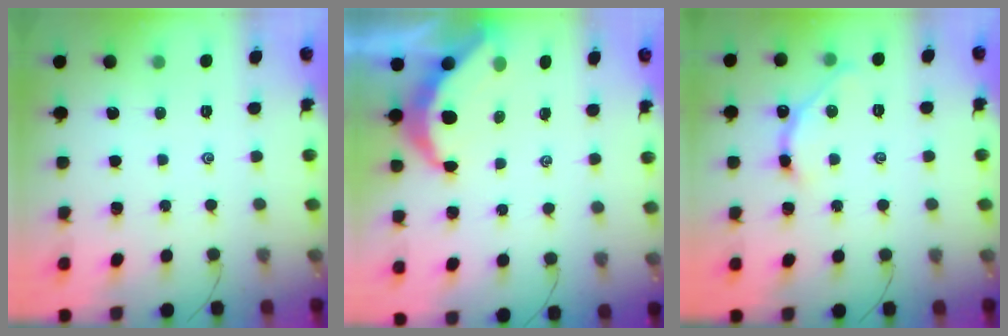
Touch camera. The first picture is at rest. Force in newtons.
{"total": 6.8, "press": 6.8, "slide": 0.4}
{"total": 4.9, "press": 4.9, "slide": 0.7}